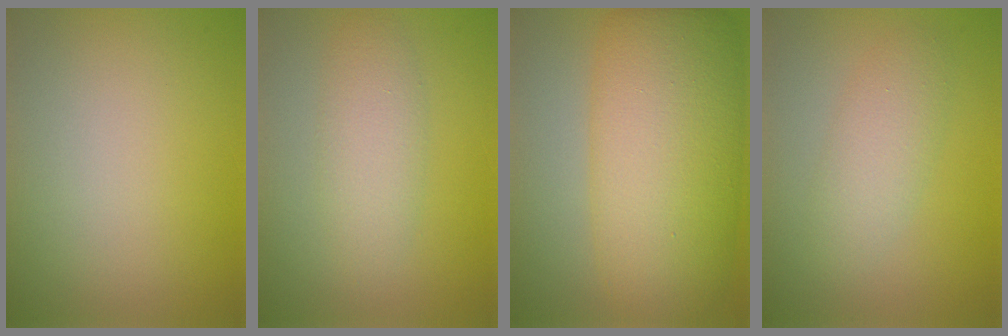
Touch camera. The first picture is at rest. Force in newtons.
{"total": 3.0, "press": 3.0, "slide": 0.1}
{"total": 11.8, "press": 11.8, "slide": 0.2}
{"total": 2.6, "press": 2.6, "slide": 0.0}